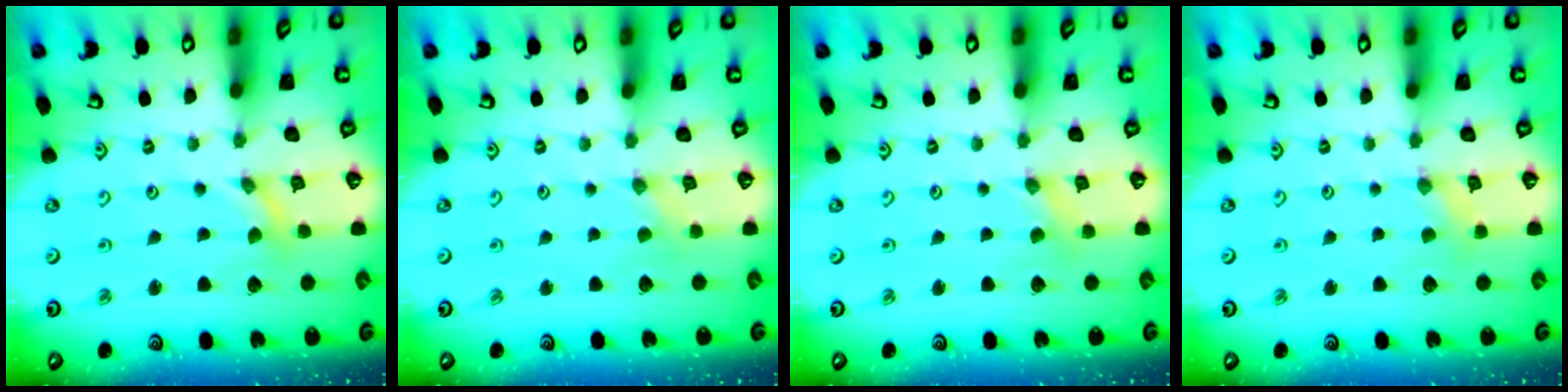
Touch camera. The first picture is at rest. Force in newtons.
{"total": 0.0}
{"total": 0.9, "press": 0.9, "slide": 0.1}
{"total": 1.9, "press": 1.8, "slide": 0.4}